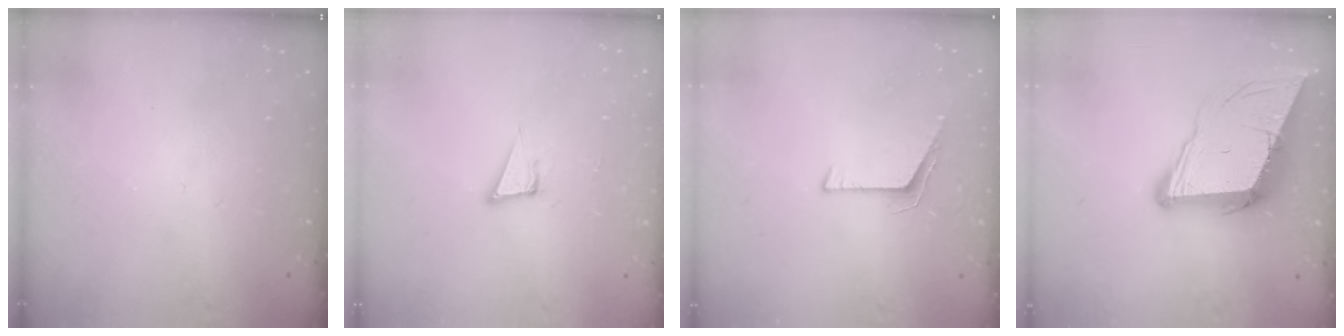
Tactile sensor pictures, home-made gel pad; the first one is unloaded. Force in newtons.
{"total": 4.3, "press": 3.1, "slide": 3.0}
{"total": 6.1, "press": 6.0, "slide": 0.6}
{"total": 11.1, "press": 10.6, "slide": 3.3}